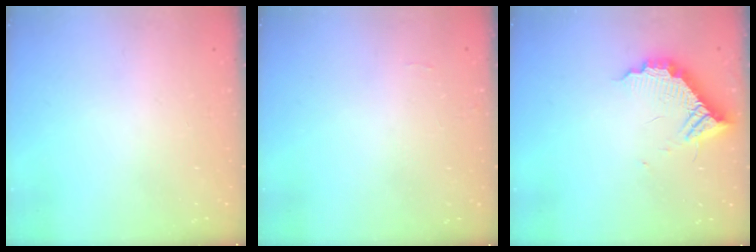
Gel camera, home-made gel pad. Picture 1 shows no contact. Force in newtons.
{"total": 6.2, "press": 6.2, "slide": 0.4}
{"total": 11.9, "press": 11.8, "slide": 0.8}